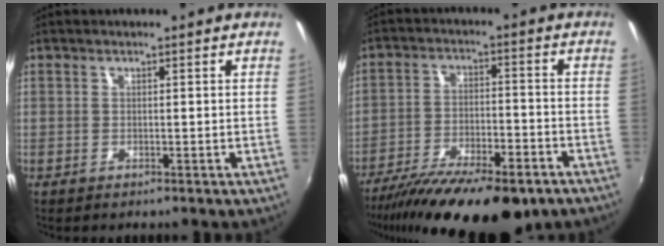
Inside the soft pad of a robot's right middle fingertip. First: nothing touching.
{"total": 21.0, "force": [-15.6, 6.3, 12.6], "torque": [-0.234, -0.049, -0.239]}